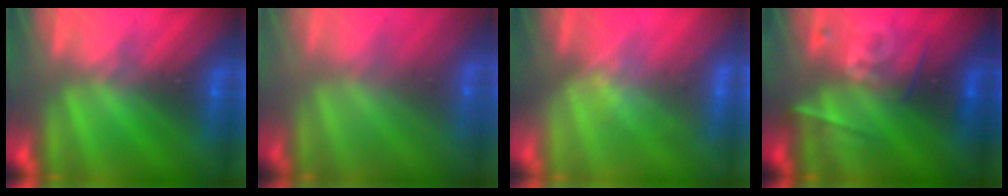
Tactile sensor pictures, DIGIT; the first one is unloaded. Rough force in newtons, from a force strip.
{"total": 1.7}
{"total": 1.7}
{"total": 2.3}